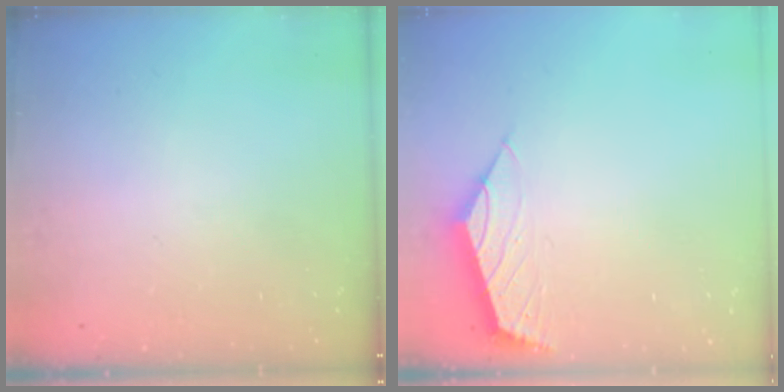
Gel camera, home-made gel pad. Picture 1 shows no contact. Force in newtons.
{"total": 2.3, "press": 2.2, "slide": 0.6}